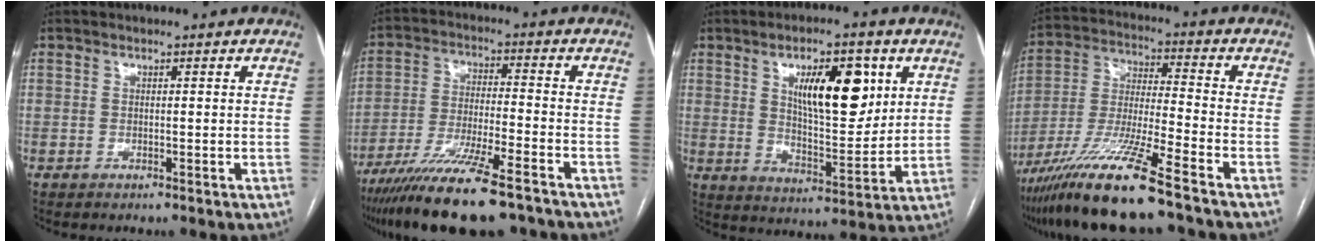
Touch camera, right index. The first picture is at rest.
{"total": 17.5, "force": [-13.5, 2.0, 11.1], "torque": [-0.196, -0.045, -0.229]}
{"total": 13.0, "force": [4.9, 4.6, 11.1], "torque": [-0.177, 0.003, 0.085]}
{"total": 15.2, "force": [-11.2, -0.8, 10.3], "torque": [-0.216, -0.032, -0.210]}